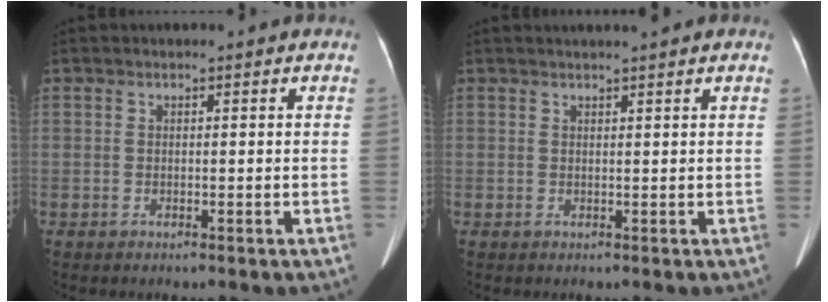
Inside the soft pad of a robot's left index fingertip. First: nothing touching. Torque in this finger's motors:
{"motor_torque": [0.15, -0.26, -0.04, -0.06]}